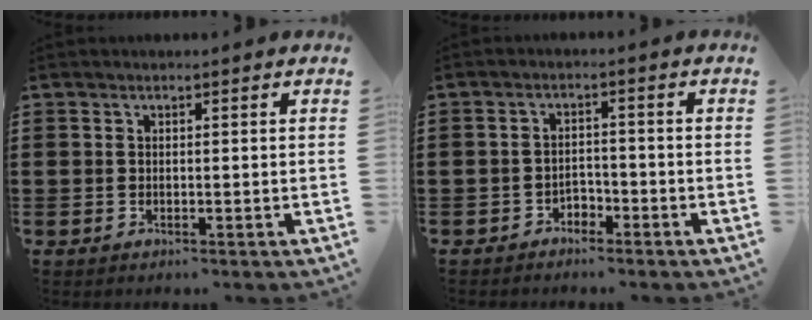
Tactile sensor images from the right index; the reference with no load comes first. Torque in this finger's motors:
{"motor_torque": [0.28, -0.12, 0.11, 0.00]}